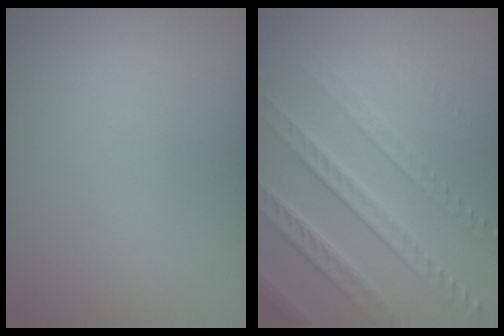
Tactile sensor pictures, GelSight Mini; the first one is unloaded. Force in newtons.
{"total": 5.0, "press": 4.2, "slide": 2.8}